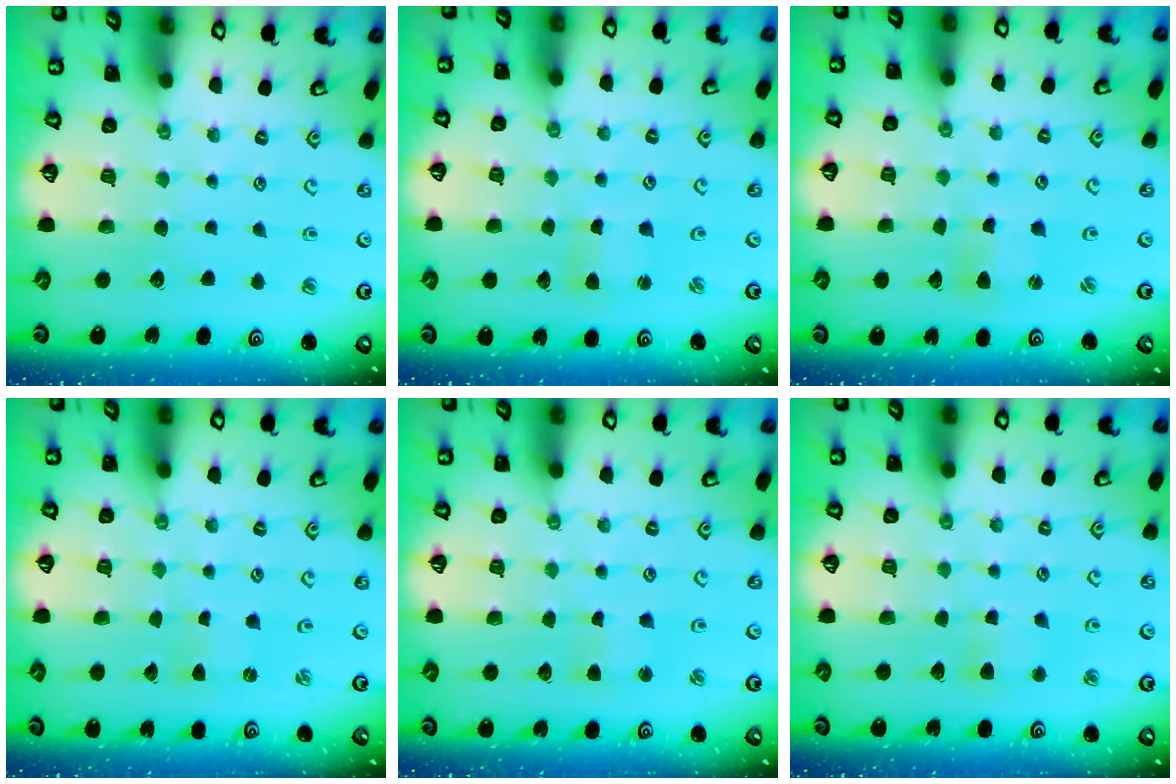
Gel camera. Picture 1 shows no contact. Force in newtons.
{"total": 1.5, "press": 1.5, "slide": 0.3}
{"total": 2.5, "press": 2.5, "slide": 0.3}
{"total": 0.0}
{"total": 1.9, "press": 1.9, "slide": 0.3}
{"total": 4.5, "press": 4.5, "slide": 0.6}